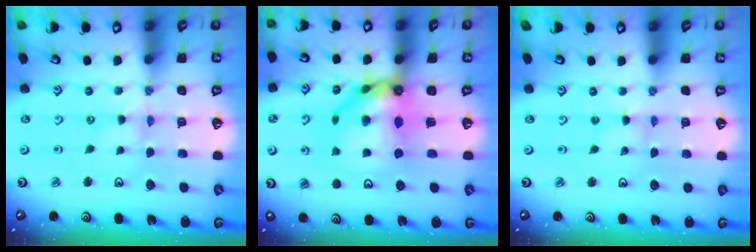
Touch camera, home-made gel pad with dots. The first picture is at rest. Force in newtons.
{"total": 12.4, "press": 12.3, "slide": 1.5}
{"total": 1.1, "press": 1.1, "slide": 0.1}